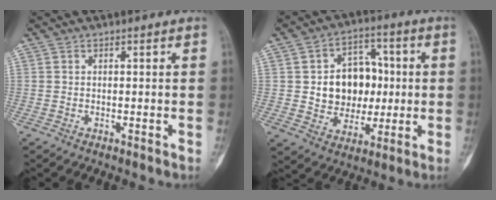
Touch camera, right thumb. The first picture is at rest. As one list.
[{"total": 13.2, "force": [0.8, 10.5, 7.9], "torque": [-0.065, 0.016, 0.021]}]